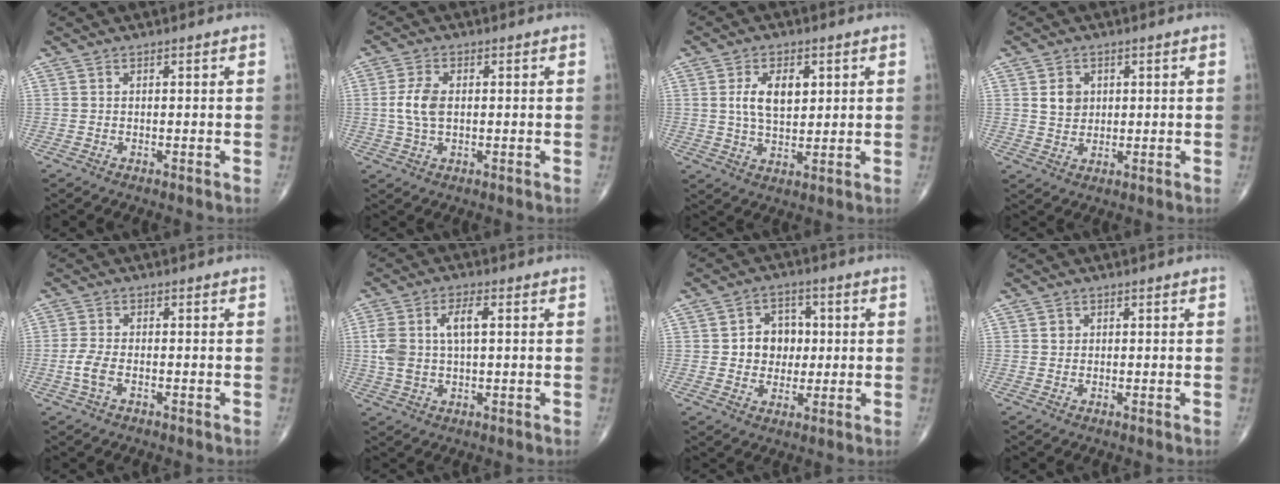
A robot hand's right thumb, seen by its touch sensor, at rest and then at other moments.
{"total": 5.5, "force": [0.2, 3.1, 4.5], "torque": [-0.101, 0.006, 0.002]}
{"total": 7.8, "force": [2.0, 4.4, 6.2], "torque": [-0.095, -0.008, 0.037]}
{"total": 4.2, "force": [1.1, 3.4, 2.2], "torque": [-0.017, -0.005, 0.022]}
{"total": 3.8, "force": [-1.3, 2.0, 3.0], "torque": [-0.070, 0.010, -0.026]}
{"total": 8.3, "force": [1.2, 4.1, 7.1], "torque": [-0.158, 0.016, 0.027]}
{"total": 8.0, "force": [0.7, 6.7, 4.3], "torque": [-0.020, 0.008, 0.007]}
{"total": 1.0, "force": [0.2, 1.0, 0.3], "torque": [0.001, 0.003, 0.003]}